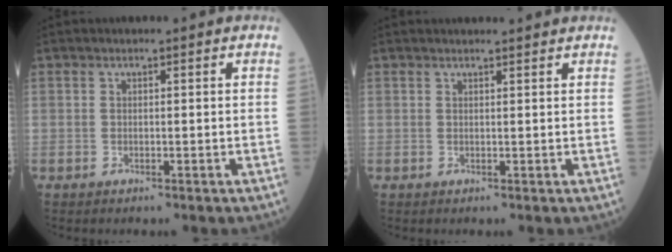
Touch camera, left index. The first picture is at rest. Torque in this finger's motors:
{"motor_torque": [-0.86, -1.27, -0.03, 0.01]}